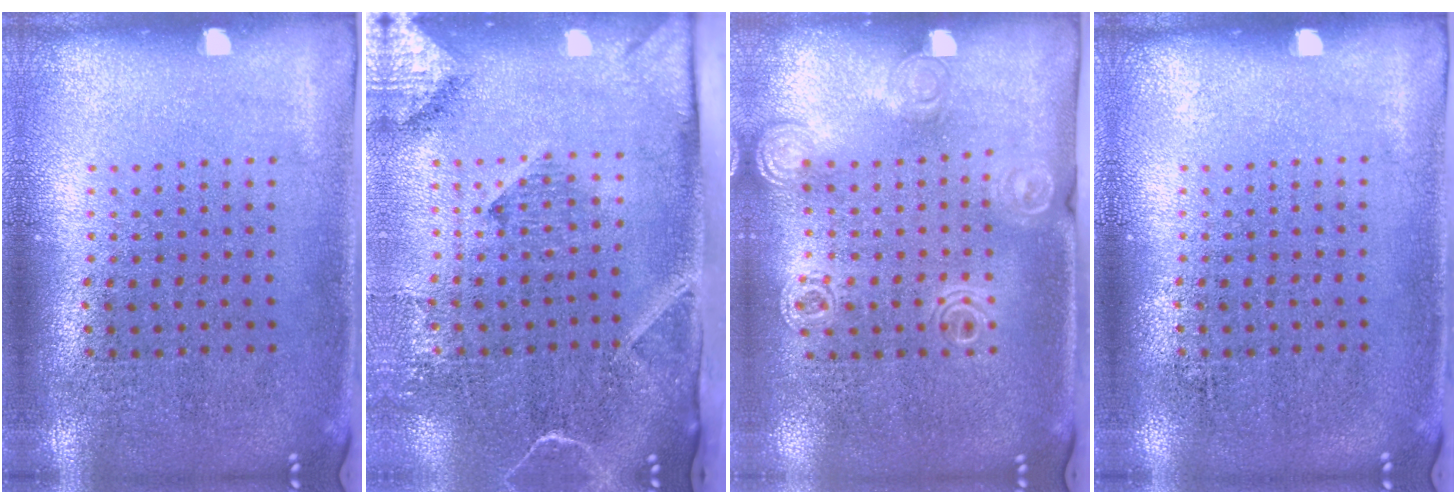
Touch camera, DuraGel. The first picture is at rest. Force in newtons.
{"total": 3.0, "press": 2.1, "slide": 2.1}
{"total": 1.4, "press": 1.4, "slide": 0.1}
{"total": 0.0}